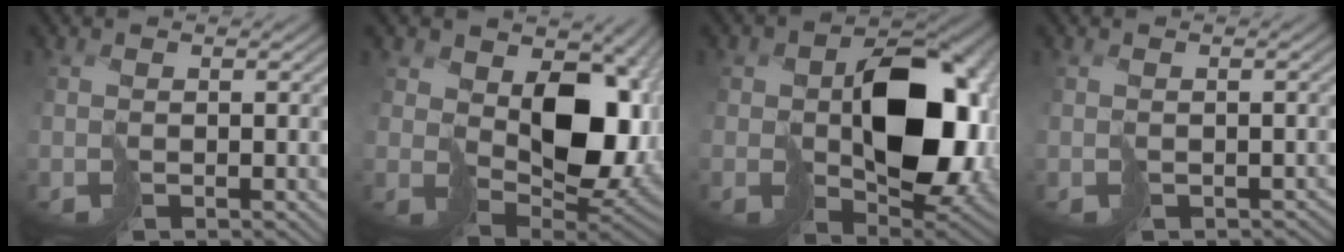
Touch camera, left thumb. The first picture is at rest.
{"total": 13.7, "force": [2.6, 9.3, 9.7], "torque": [-0.164, -0.023, 0.068]}
{"total": 15.0, "force": [1.3, 10.5, 10.7], "torque": [-0.147, -0.024, 0.046]}
{"total": 1.8, "force": [-1.0, 1.3, 0.8], "torque": [-0.004, -0.009, -0.016]}